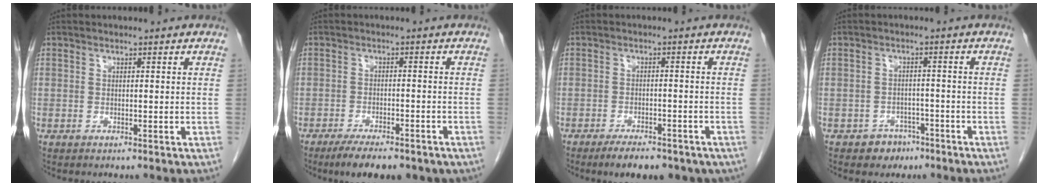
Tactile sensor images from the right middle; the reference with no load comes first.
{"total": 9.5, "force": [-6.9, 3.0, 5.6], "torque": [-0.073, -0.009, -0.094]}
{"total": 8.7, "force": [-6.5, 3.3, 4.8], "torque": [-0.057, 0.000, -0.085]}
{"total": 3.3, "force": [-2.2, 2.5, 0.5], "torque": [-0.005, 0.013, -0.026]}